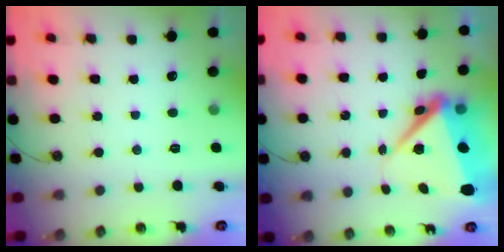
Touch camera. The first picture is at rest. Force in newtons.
{"total": 10.8, "press": 10.7, "slide": 1.2}